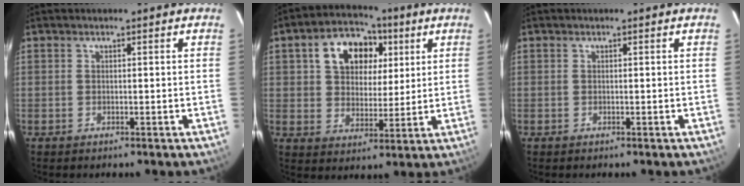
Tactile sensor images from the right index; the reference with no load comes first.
{"total": 12.7, "force": [4.7, 9.0, 7.6], "torque": [-0.153, 0.037, 0.082]}
{"total": 0.0}